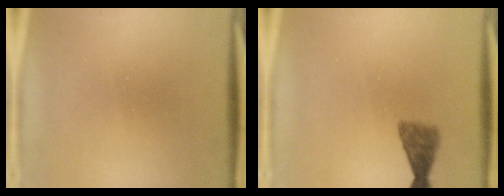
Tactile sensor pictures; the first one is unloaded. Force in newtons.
{"total": 3.3}